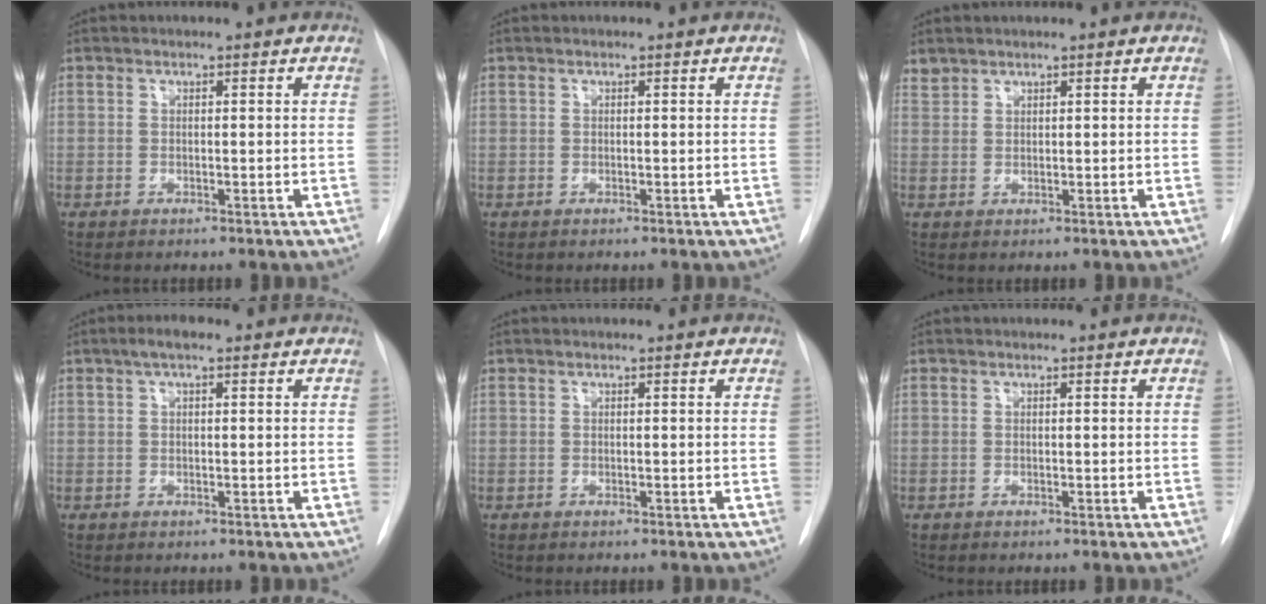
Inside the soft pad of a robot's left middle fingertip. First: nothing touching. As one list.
[{"total": 0.0}, {"total": 1.4, "force": [1.4, 0.4, -0.2], "torque": [0.003, 0.008, 0.030]}, {"total": 2.8, "force": [1.5, 0.8, 2.2], "torque": [-0.042, 0.017, 0.023]}, {"total": 0.0}, {"total": 0.0}]